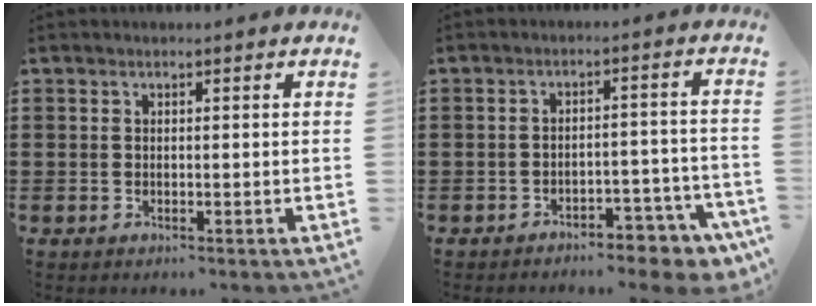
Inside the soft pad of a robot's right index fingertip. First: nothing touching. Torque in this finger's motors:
{"motor_torque": [2.14, 0.00, 0.35, 0.03]}